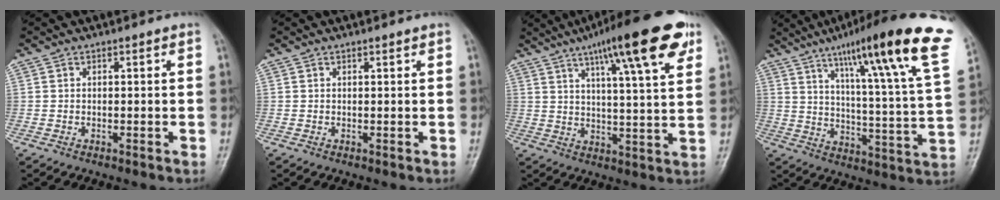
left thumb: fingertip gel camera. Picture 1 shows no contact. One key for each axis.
{"total": 0.5, "fx": 0.4, "fy": 0.0, "fz": 0.3, "tx": -0.010, "ty": -0.002, "tz": 0.008}
{"total": 18.7, "fx": 10.2, "fy": 3.7, "fz": 15.3, "tx": -0.209, "ty": -0.020, "tz": 0.149}
{"total": 26.1, "fx": 15.0, "fy": 3.0, "fz": 21.1, "tx": -0.298, "ty": -0.042, "tz": 0.213}